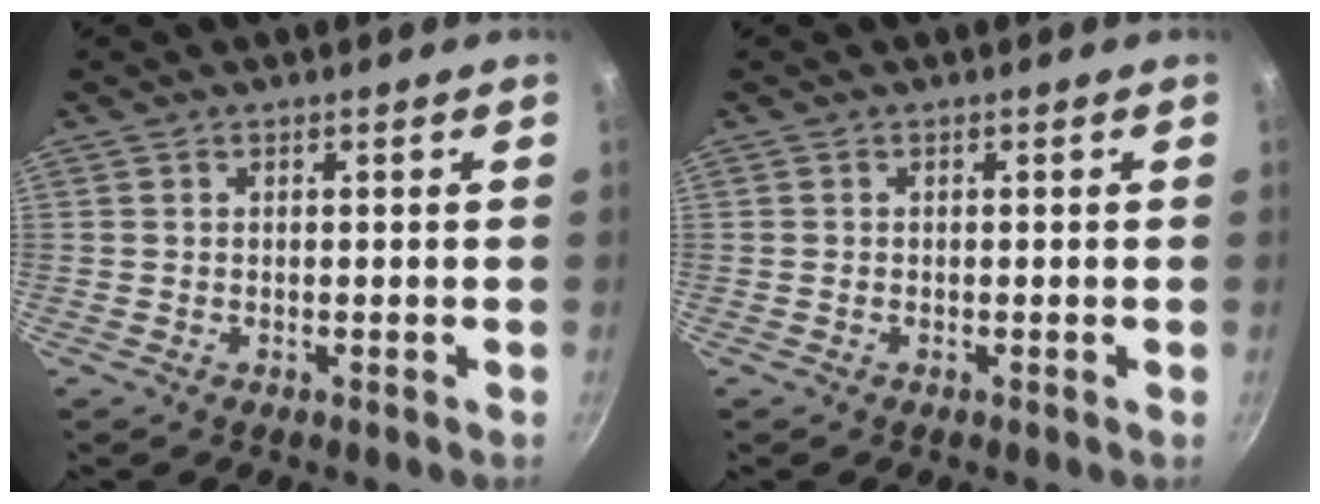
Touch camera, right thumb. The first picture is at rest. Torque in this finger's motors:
{"motor_torque": [-0.02, -0.30, 0.01, 0.16, -0.01]}